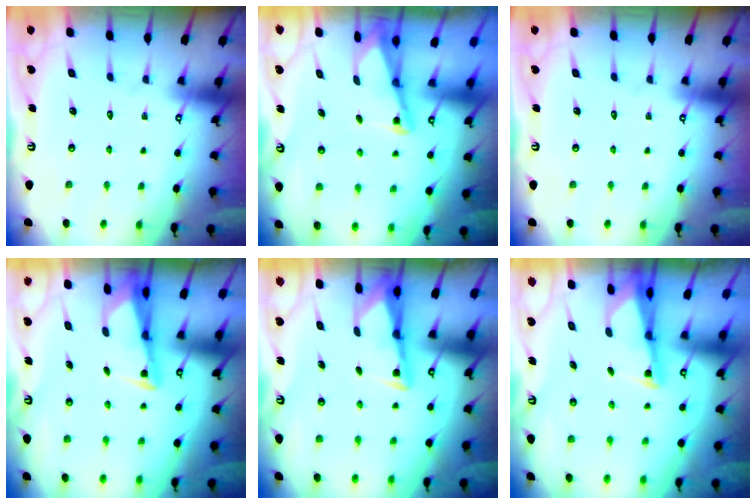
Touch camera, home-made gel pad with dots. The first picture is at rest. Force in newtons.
{"total": 2.0, "press": 2.0, "slide": 0.4}
{"total": 0.0}
{"total": 2.5, "press": 2.5, "slide": 0.5}
{"total": 3.0, "press": 3.0, "slide": 0.4}
{"total": 2.6, "press": 2.6, "slide": 0.2}